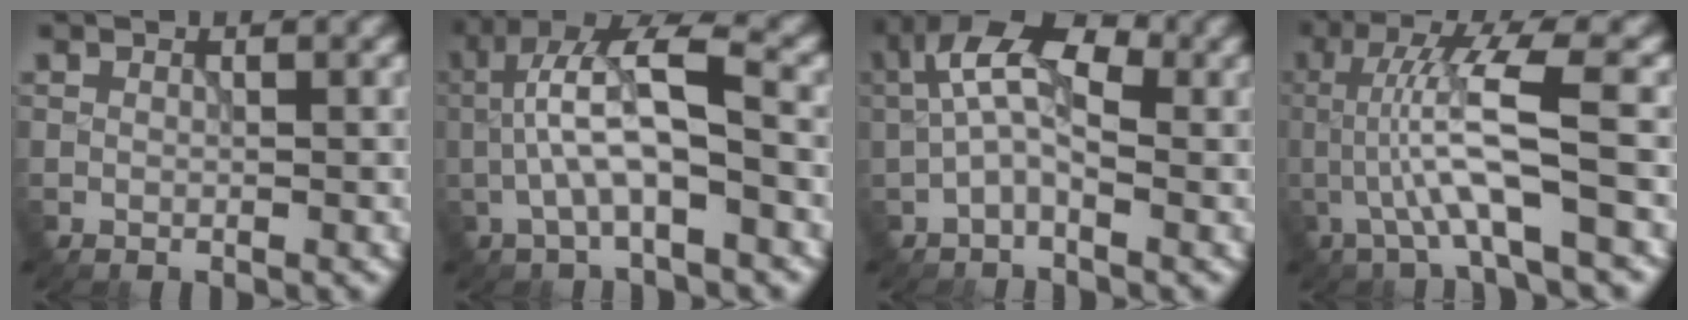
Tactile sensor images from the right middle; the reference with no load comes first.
{"total": 7.1, "force": [-0.9, 2.2, 6.7], "torque": [-0.131, 0.024, -0.023]}
{"total": 6.7, "force": [0.5, 3.4, 5.7], "torque": [-0.114, 0.025, -0.007]}
{"total": 6.2, "force": [-1.0, 0.7, 6.1], "torque": [-0.120, 0.016, -0.018]}